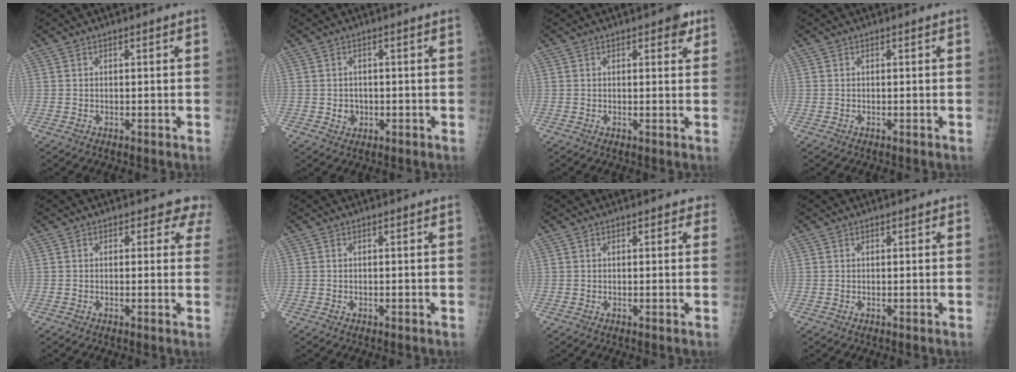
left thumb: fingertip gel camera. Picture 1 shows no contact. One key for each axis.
{"total": 2.2, "fx": -0.4, "fy": 2.0, "fz": 0.8, "tx": -0.003, "ty": 0.004, "tz": -0.002}
{"total": 3.2, "fx": 1.8, "fy": 1.4, "fz": 2.3, "tx": -0.014, "ty": -0.004, "tz": 0.016}
{"total": 0.0}
{"total": 3.6, "fx": 2.8, "fy": 2.1, "fz": 0.8, "tx": 0.027, "ty": -0.012, "tz": 0.013}
{"total": 0.0}
{"total": 1.8, "fx": 1.1, "fy": 1.1, "fz": 0.9, "tx": 0.012, "ty": -0.002, "tz": 0.008}
{"total": 0.8, "fx": 0.5, "fy": 0.4, "fz": 0.5, "tx": 0.000, "ty": -0.002, "tz": 0.005}